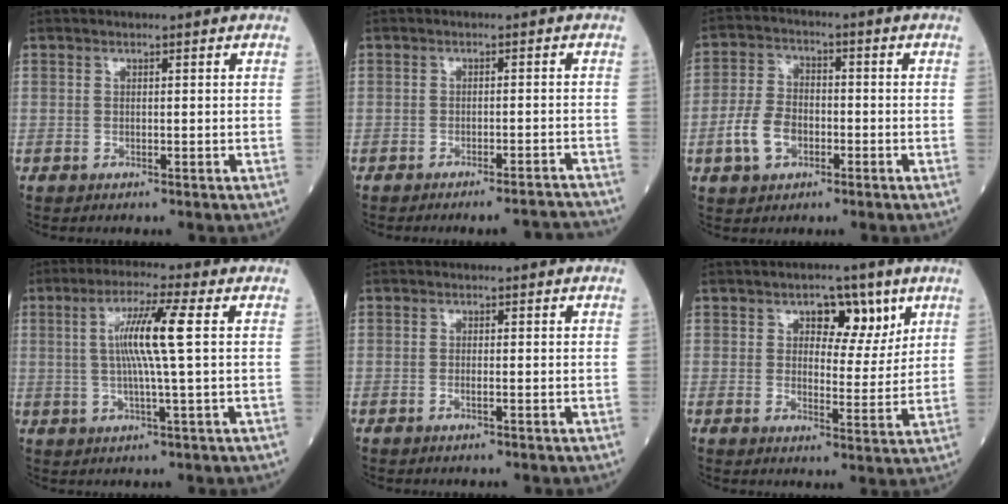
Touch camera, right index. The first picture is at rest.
{"total": 6.4, "force": [-6.3, -0.2, 1.3], "torque": [0.001, 0.003, -0.079]}
{"total": 6.8, "force": [-2.5, 4.3, 4.6], "torque": [-0.106, 0.011, -0.049]}
{"total": 8.4, "force": [1.4, -0.8, 8.2], "torque": [-0.159, 0.004, 0.026]}
{"total": 0.8, "force": [-0.4, -0.2, 0.7], "torque": [-0.014, -0.001, -0.008]}
{"total": 6.6, "force": [3.4, 3.5, 4.4], "torque": [-0.051, 0.003, 0.048]}